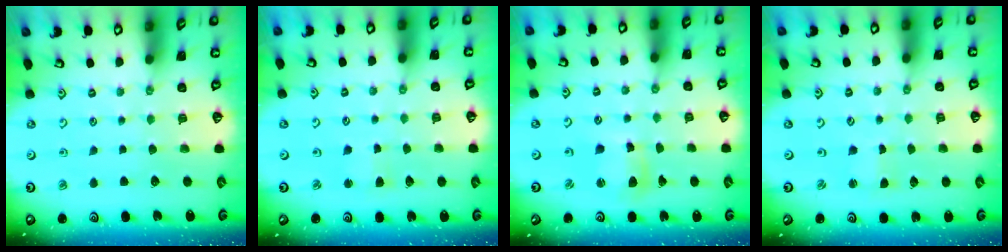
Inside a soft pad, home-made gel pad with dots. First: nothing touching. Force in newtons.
{"total": 2.3, "press": 2.3, "slide": 0.4}
{"total": 8.0, "press": 7.9, "slide": 1.4}
{"total": 1.4, "press": 1.3, "slide": 0.2}